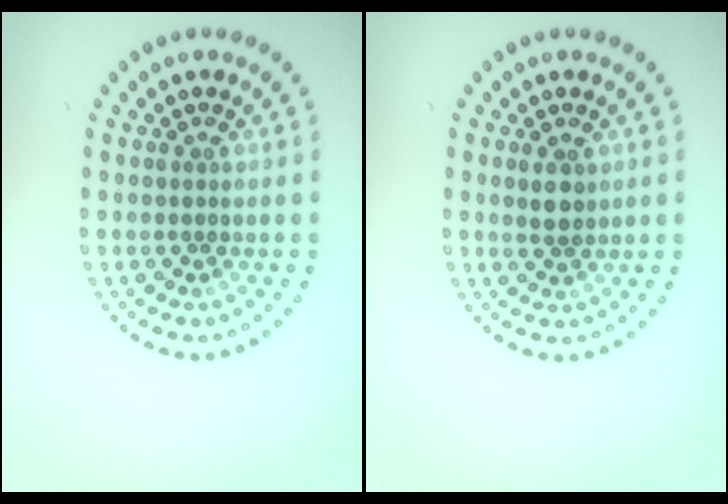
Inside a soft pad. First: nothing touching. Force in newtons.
{"total": 1.9, "press": 1.8, "slide": 0.7}